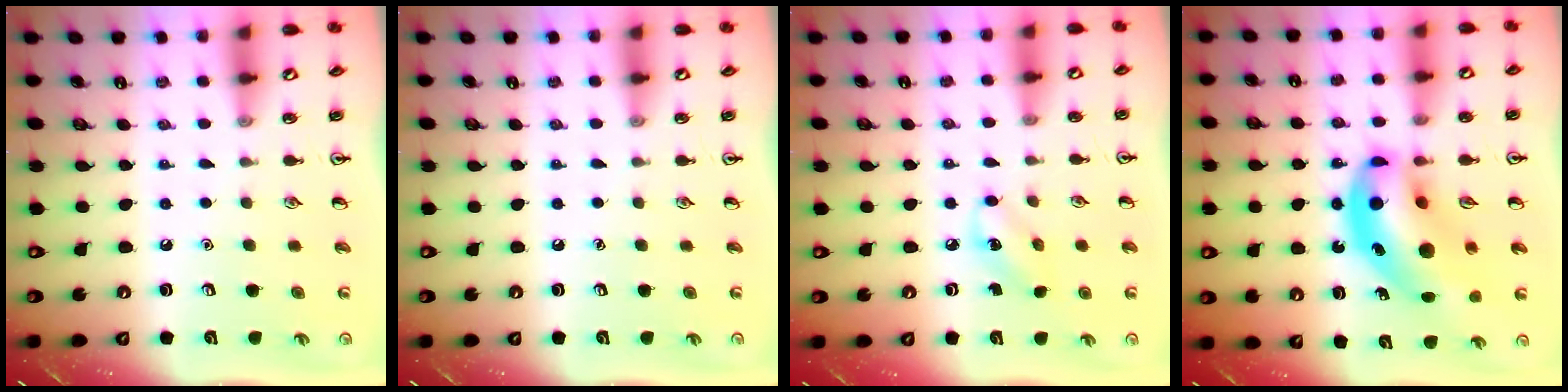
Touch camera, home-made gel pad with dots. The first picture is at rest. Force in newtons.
{"total": 0.0}
{"total": 4.4, "press": 4.3, "slide": 0.9}
{"total": 16.9, "press": 16.1, "slide": 5.0}